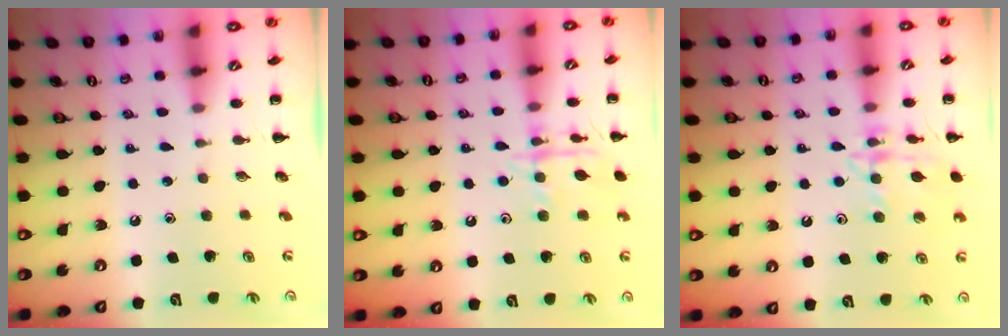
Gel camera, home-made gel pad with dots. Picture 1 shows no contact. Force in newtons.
{"total": 12.0, "press": 12.0, "slide": 0.7}
{"total": 12.9, "press": 12.9, "slide": 0.8}